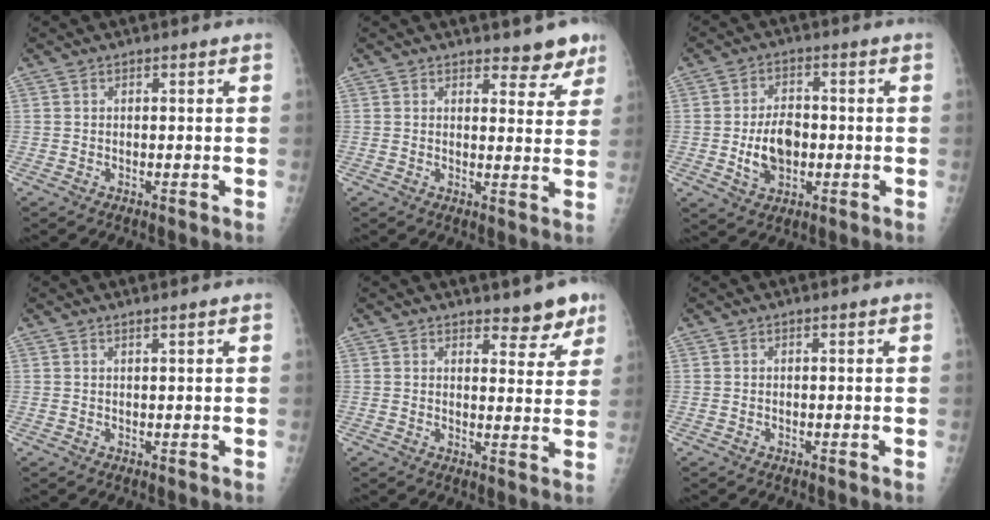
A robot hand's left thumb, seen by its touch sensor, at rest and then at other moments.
{"total": 5.3, "force": [4.6, 2.2, 1.6], "torque": [0.015, -0.029, 0.049]}
{"total": 7.7, "force": [-1.2, 5.3, 5.4], "torque": [-0.077, 0.006, -0.017]}
{"total": 0.7, "force": [0.6, -0.4, 0.2], "torque": [-0.009, -0.004, 0.014]}
{"total": 5.5, "force": [4.5, 2.2, 2.1], "torque": [0.008, -0.030, 0.054]}
{"total": 0.0}